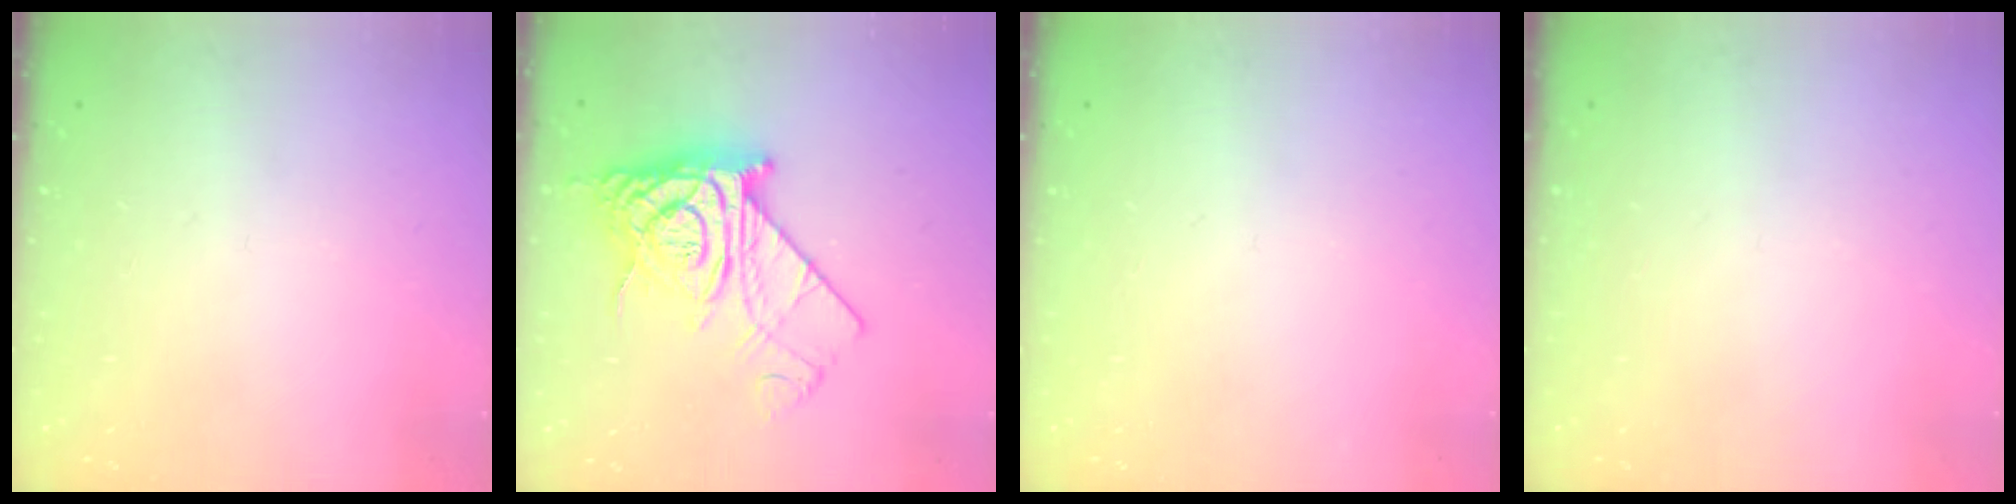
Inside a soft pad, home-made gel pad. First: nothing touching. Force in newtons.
{"total": 12.9, "press": 12.8, "slide": 1.5}
{"total": 0.0}
{"total": 0.0}